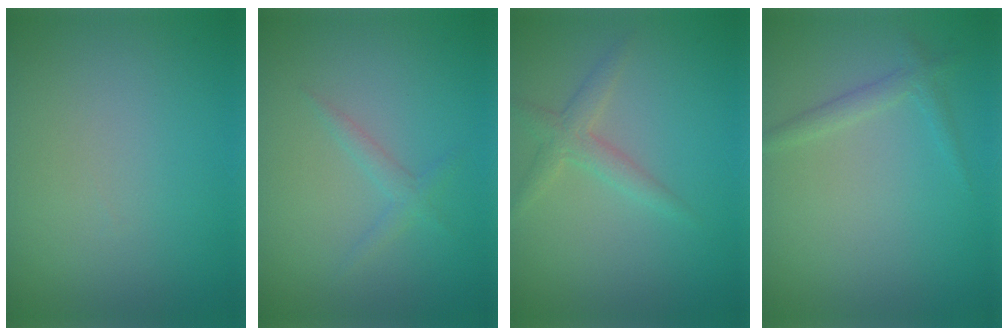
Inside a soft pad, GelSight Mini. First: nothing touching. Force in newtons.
{"total": 1.3, "press": 1.2, "slide": 0.1}
{"total": 2.0, "press": 2.0, "slide": 0.0}
{"total": 1.4, "press": 1.4, "slide": 0.0}